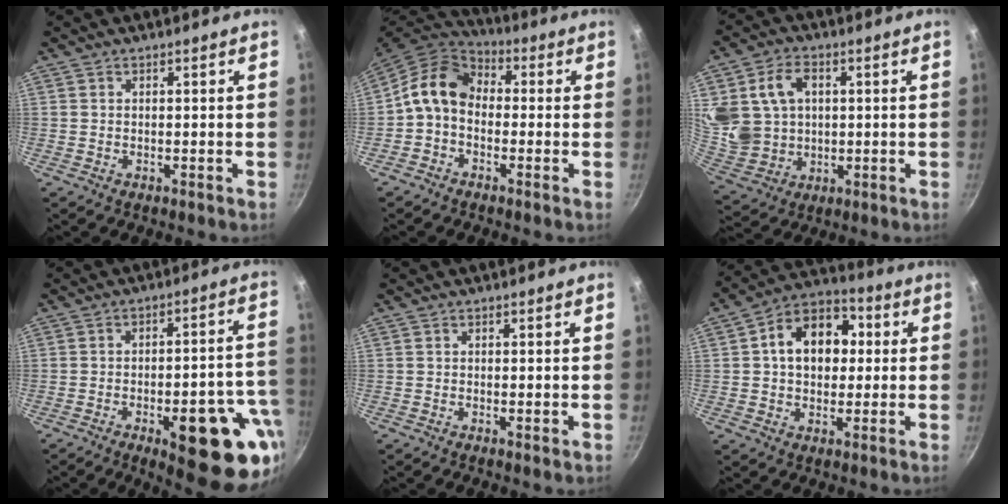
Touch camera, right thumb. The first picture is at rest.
{"total": 10.0, "force": [-0.6, 7.6, 6.4], "torque": [-0.100, 0.038, -0.035]}
{"total": 15.4, "force": [3.3, 12.2, 8.7], "torque": [-0.168, -0.005, 0.080]}
{"total": 20.8, "force": [-8.7, 7.6, 17.4], "torque": [-0.156, 0.028, -0.108]}
{"total": 0.5, "force": [0.1, 0.1, 0.5], "torque": [-0.009, -0.003, -0.001]}
{"total": 14.1, "force": [2.1, 10.2, 9.5], "torque": [-0.108, 0.024, 0.016]}